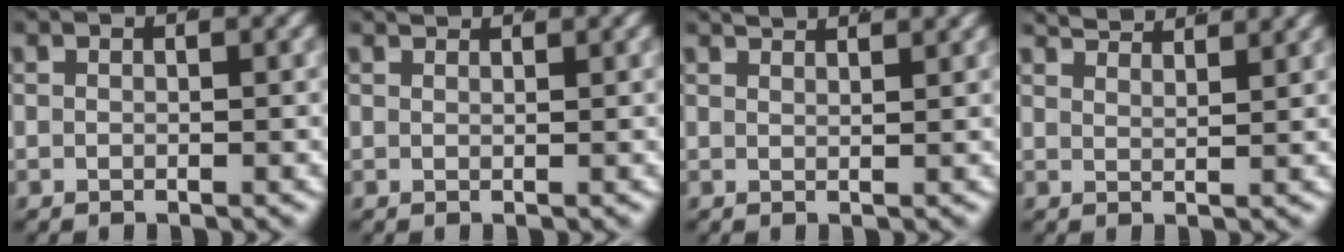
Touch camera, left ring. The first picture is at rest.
{"total": 1.3, "force": [1.2, -0.4, 0.2], "torque": [0.001, 0.001, 0.022]}
{"total": 2.4, "force": [2.3, -0.1, 0.8], "torque": [-0.011, 0.002, 0.038]}
{"total": 3.8, "force": [3.6, 0.2, 1.2], "torque": [-0.020, 0.003, 0.062]}